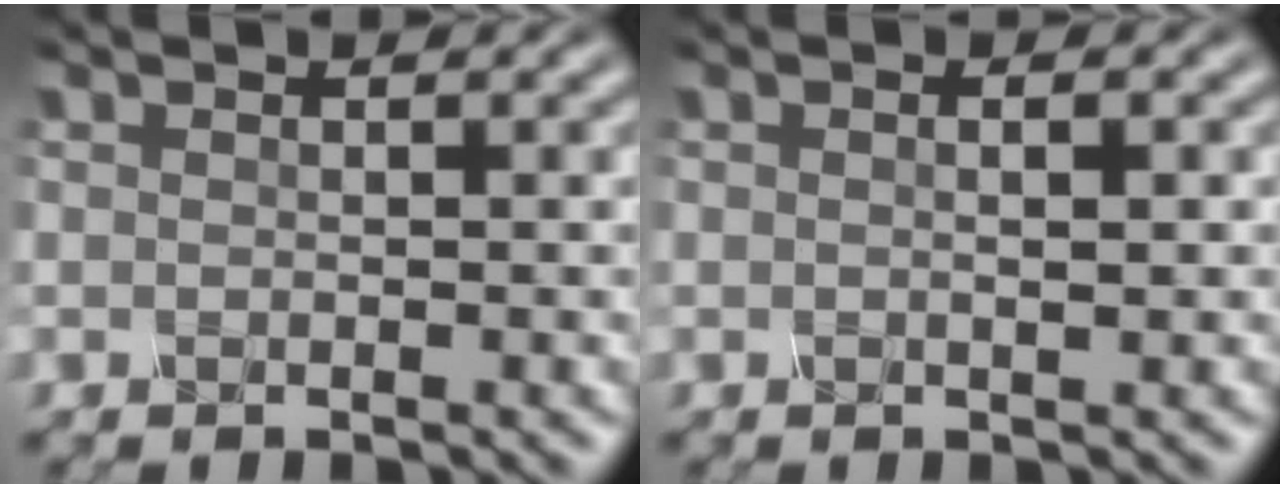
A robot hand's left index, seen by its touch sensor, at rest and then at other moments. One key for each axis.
{"total": 1.3, "fx": 0.2, "fy": 0.2, "fz": 1.2, "tx": -0.017, "ty": -0.004, "tz": 0.003}